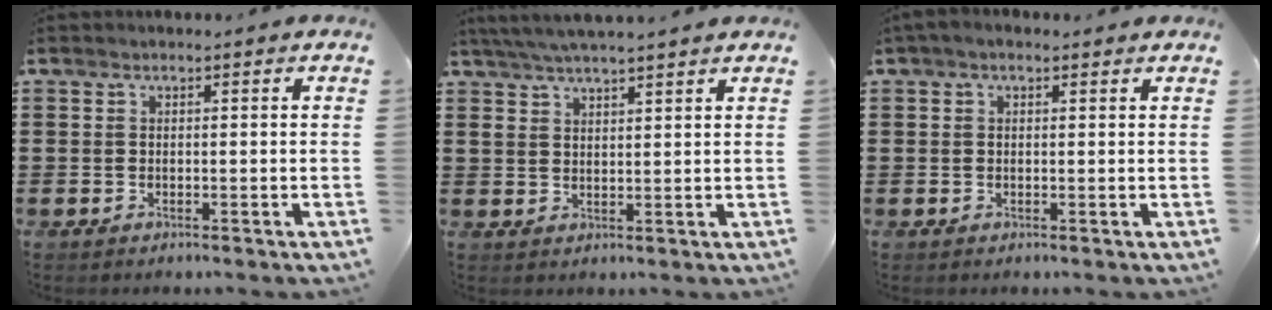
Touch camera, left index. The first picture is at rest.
{"total": 4.2, "force": [3.6, 0.2, 2.0], "torque": [-0.049, -0.005, 0.067]}
{"total": 1.2, "force": [0.5, 0.7, 0.9], "torque": [-0.017, 0.006, 0.008]}